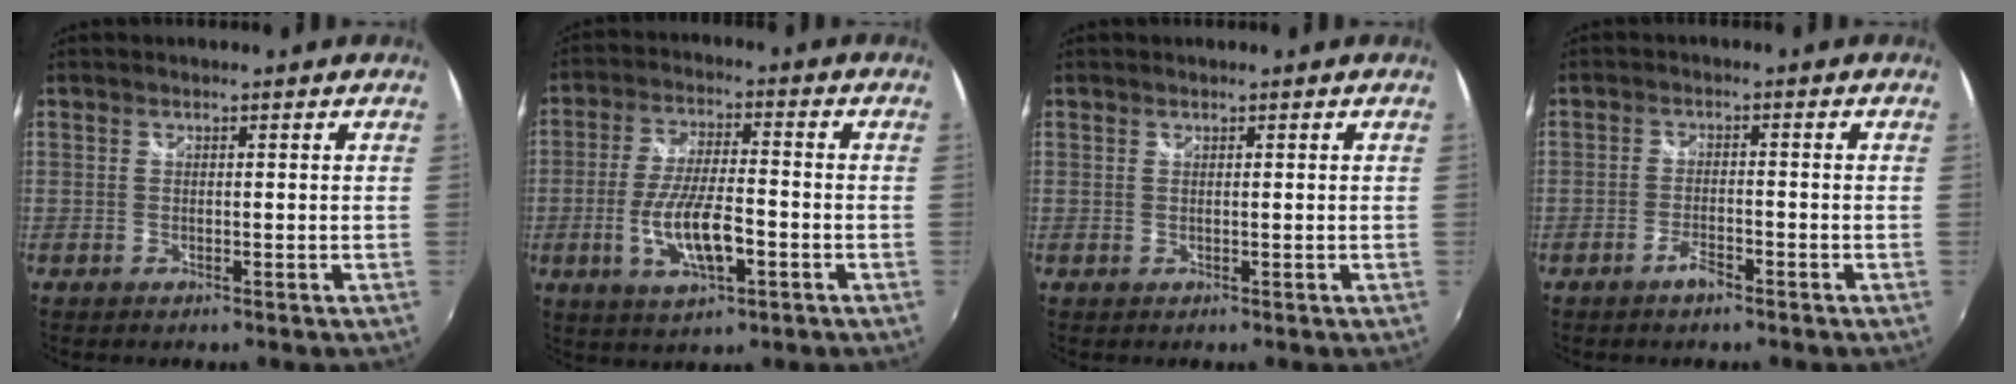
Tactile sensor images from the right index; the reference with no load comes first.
{"total": 10.7, "force": [-3.5, 3.4, 9.6], "torque": [-0.189, -0.010, -0.061]}
{"total": 0.0}
{"total": 2.5, "force": [-2.0, 0.6, 1.4], "torque": [-0.039, 0.002, -0.041]}